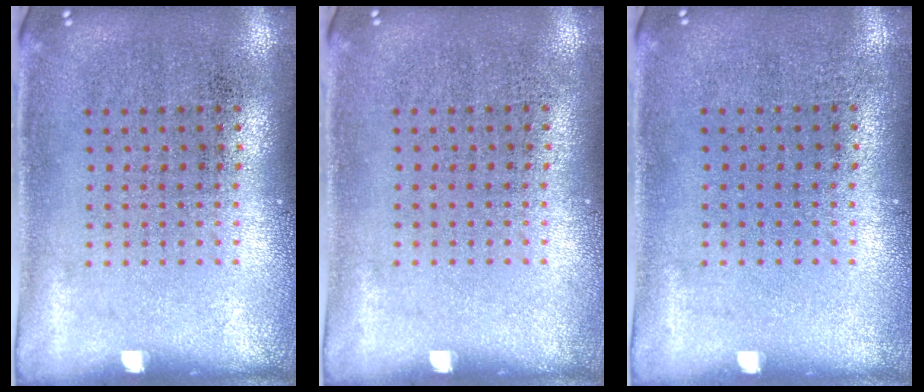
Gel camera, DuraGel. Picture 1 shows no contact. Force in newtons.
{"total": 0.0}
{"total": 0.0}